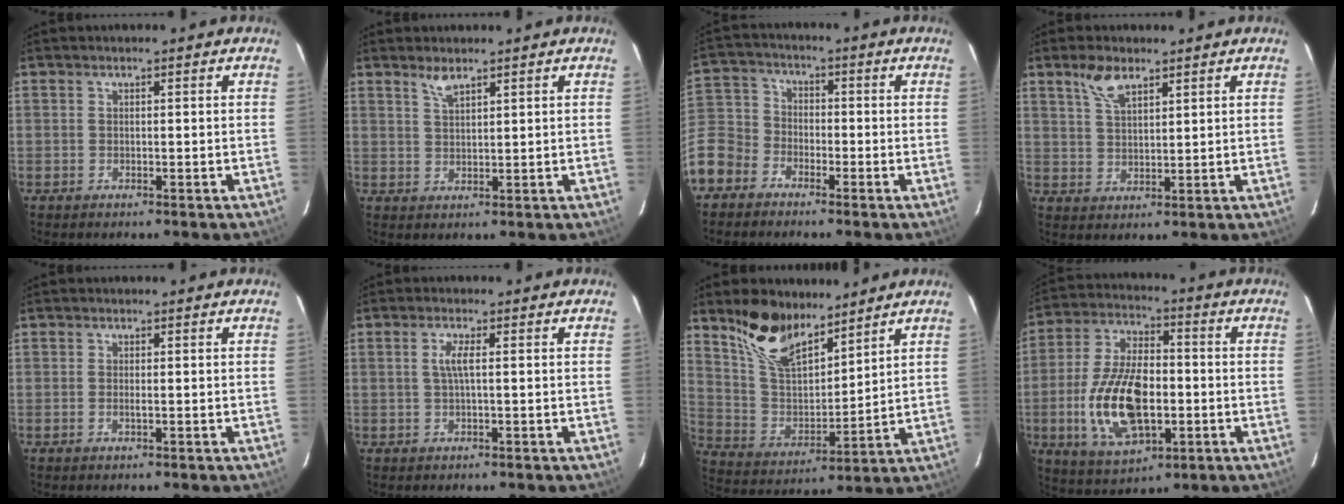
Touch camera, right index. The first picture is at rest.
{"total": 2.6, "force": [2.1, 0.6, 1.4], "torque": [-0.028, 0.000, 0.041]}
{"total": 11.4, "force": [-6.2, 9.0, 3.4], "torque": [-0.099, 0.029, -0.133]}
{"total": 5.3, "force": [3.5, 2.2, 3.2], "torque": [-0.061, 0.007, 0.070]}
{"total": 0.7, "force": [0.0, 0.1, 0.7], "torque": [-0.014, 0.001, -0.001]}
{"total": 2.3, "force": [0.3, 0.0, 2.3], "torque": [-0.044, 0.004, 0.005]}
{"total": 14.1, "force": [10.5, 6.0, 7.3], "torque": [-0.148, 0.007, 0.208]}
{"total": 17.5, "force": [-3.5, 8.7, 14.7], "torque": [-0.301, 0.000, -0.054]}